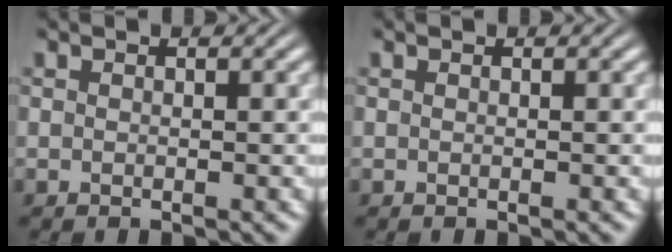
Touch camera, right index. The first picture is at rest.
{"total": 0.0}